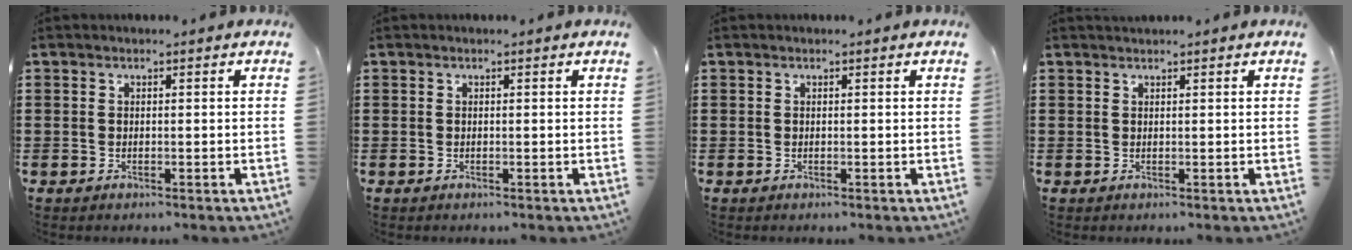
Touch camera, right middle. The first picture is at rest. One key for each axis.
{"total": 0.0}
{"total": 0.0}
{"total": 0.7, "fx": 0.7, "fy": 0.0, "fz": 0.1, "tx": -0.003, "ty": -0.002, "tz": 0.013}